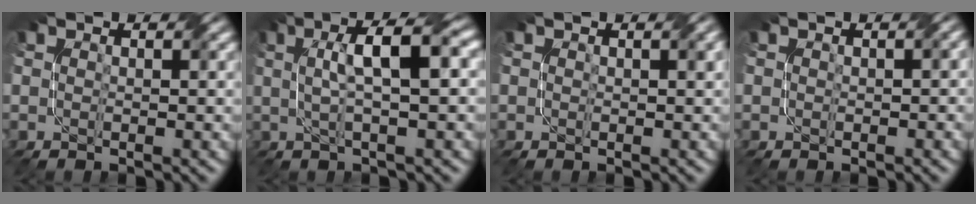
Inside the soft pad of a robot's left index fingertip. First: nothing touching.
{"total": 6.0, "force": [1.3, 1.4, 5.7], "torque": [-0.086, 0.019, 0.022]}
{"total": 0.6, "force": [0.2, 0.2, 0.5], "torque": [-0.003, 0.005, 0.007]}
{"total": 0.7, "force": [0.0, 0.4, 0.6], "torque": [-0.004, 0.005, 0.005]}